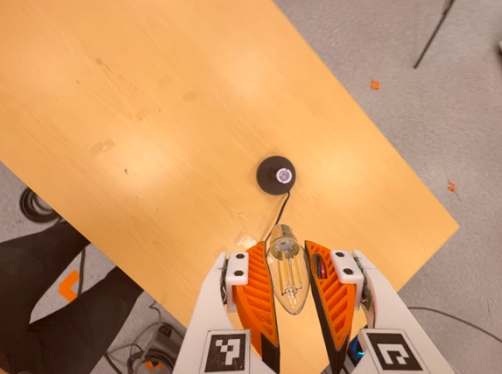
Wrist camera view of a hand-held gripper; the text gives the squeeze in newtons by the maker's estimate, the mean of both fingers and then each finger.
{"total": 13.1, "left": 14.5, "right": 11.8}